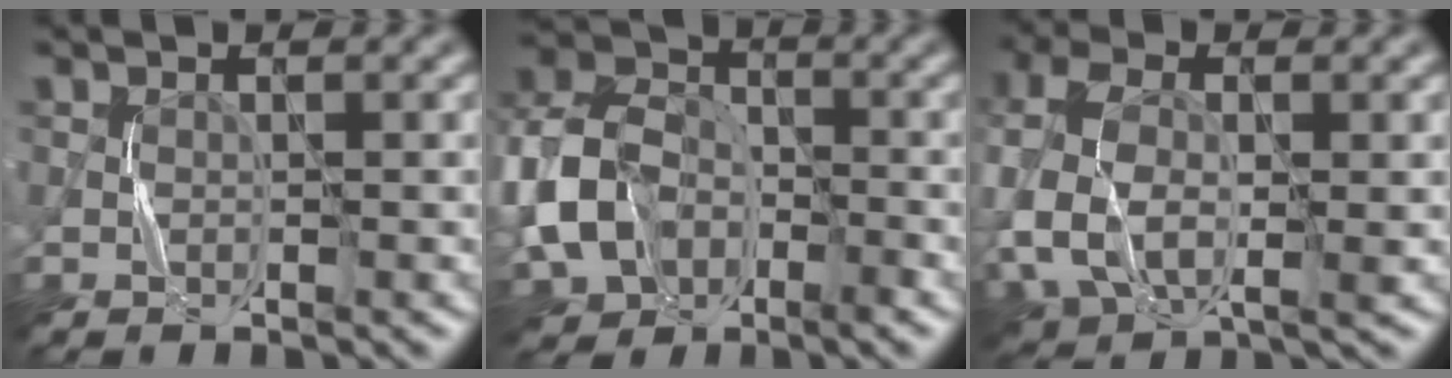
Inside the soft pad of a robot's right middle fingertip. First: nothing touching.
{"total": 9.6, "force": [-2.6, 7.3, 5.7], "torque": [-0.125, -0.001, -0.064]}
{"total": 7.9, "force": [-0.5, 5.3, 5.8], "torque": [-0.151, -0.002, -0.015]}